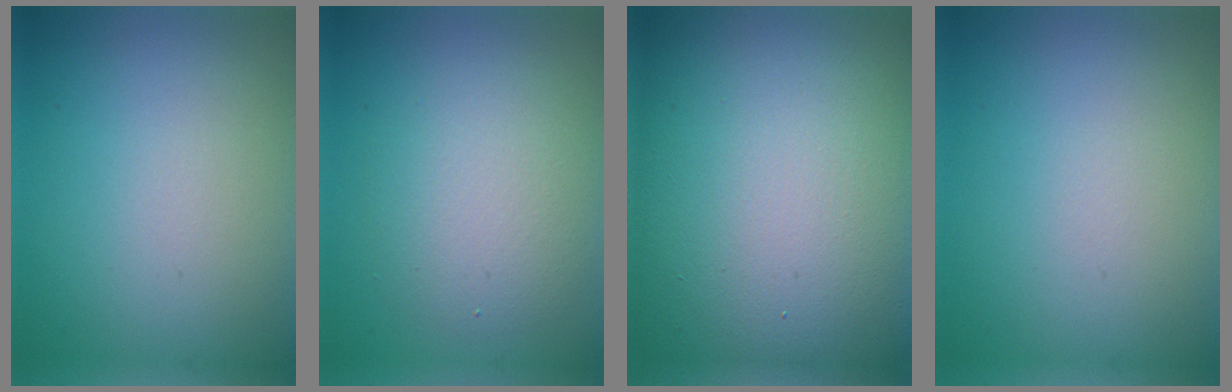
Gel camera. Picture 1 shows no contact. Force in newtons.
{"total": 4.5, "press": 4.5, "slide": 0.5}
{"total": 26.3, "press": 26.2, "slide": 1.4}
{"total": 0.0}